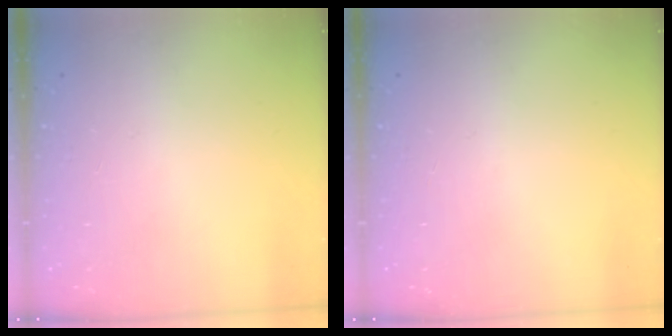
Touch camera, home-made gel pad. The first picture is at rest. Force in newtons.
{"total": 0.0}